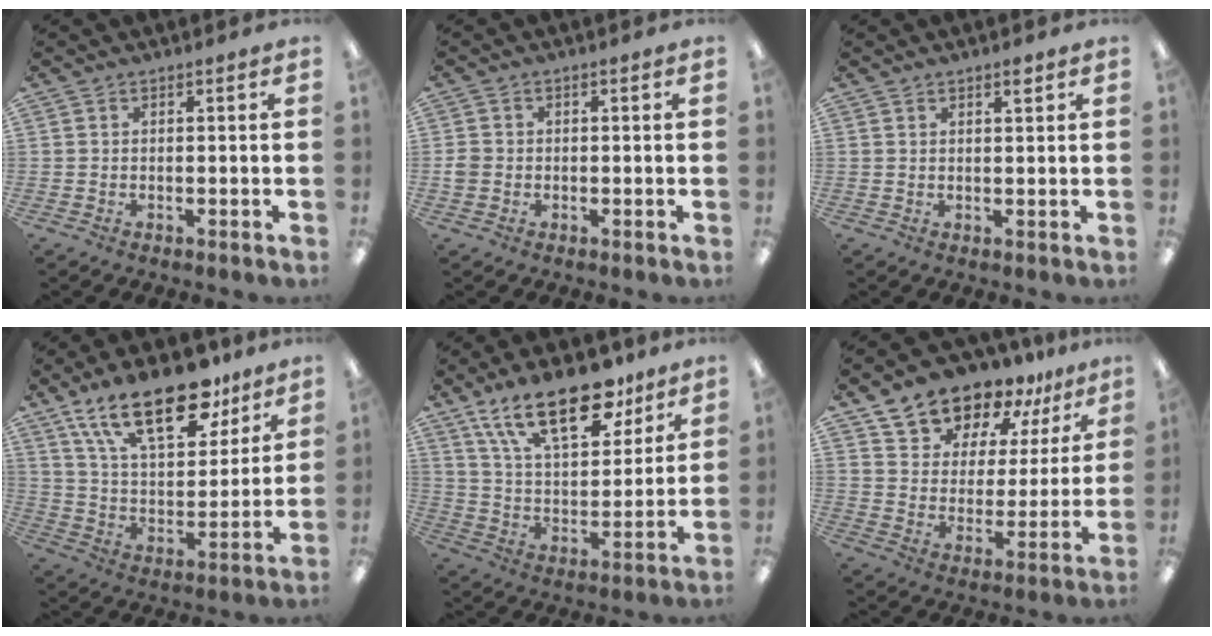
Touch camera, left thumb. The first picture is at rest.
{"total": 2.2, "force": [-0.4, 2.0, 0.8], "torque": [-0.014, 0.004, -0.009]}
{"total": 2.1, "force": [1.6, 0.5, 1.2], "torque": [-0.017, -0.002, 0.026]}
{"total": 22.7, "force": [14.6, 10.1, 14.1], "torque": [-0.227, -0.069, 0.252]}
{"total": 21.5, "force": [14.0, 9.6, 13.2], "torque": [-0.217, -0.062, 0.241]}
{"total": 14.3, "force": [12.8, 5.9, 2.8], "torque": [-0.072, -0.099, 0.240]}